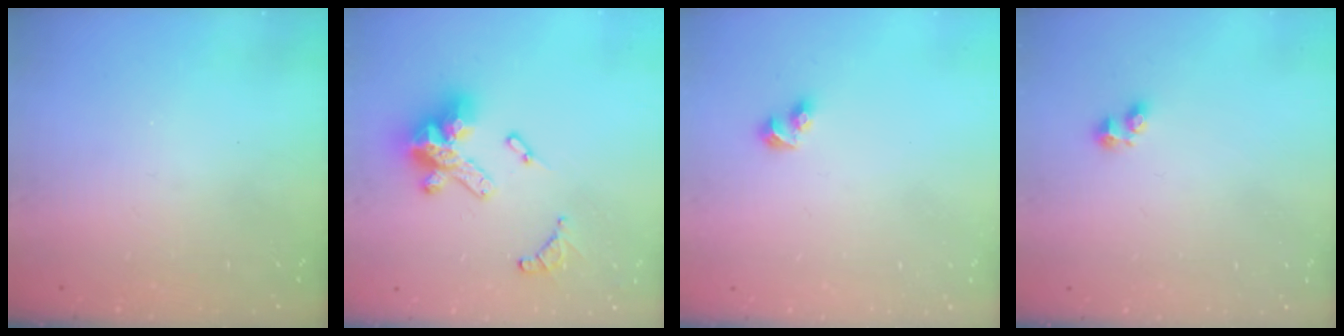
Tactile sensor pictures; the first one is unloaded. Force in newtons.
{"total": 16.2, "press": 16.1, "slide": 1.6}
{"total": 3.9, "press": 3.8, "slide": 0.6}
{"total": 2.2, "press": 2.2, "slide": 0.5}